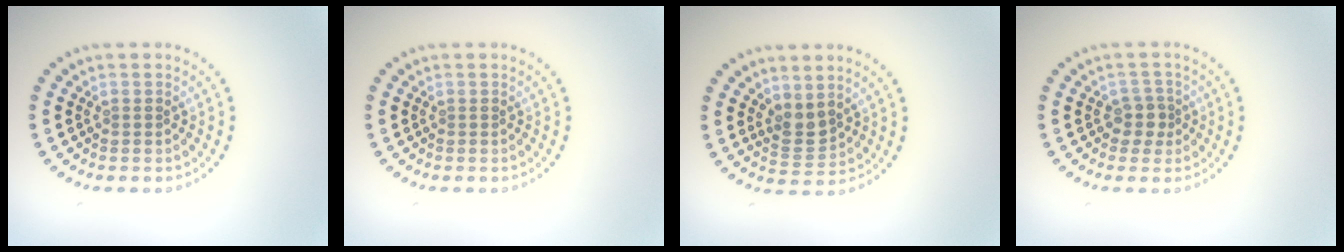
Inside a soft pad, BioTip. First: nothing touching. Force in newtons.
{"total": 0.0}
{"total": 2.0, "press": 1.7, "slide": 1.1}
{"total": 2.0, "press": 1.6, "slide": 1.1}